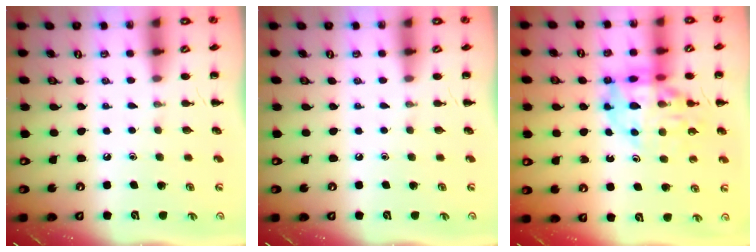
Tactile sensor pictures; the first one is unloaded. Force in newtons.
{"total": 0.0}
{"total": 16.0, "press": 15.6, "slide": 3.8}